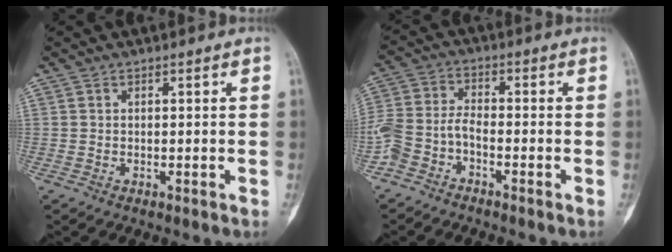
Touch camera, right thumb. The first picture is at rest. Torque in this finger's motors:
{"motor_torque": [0.12, 0.05, 0.30, 0.23, 0.06]}